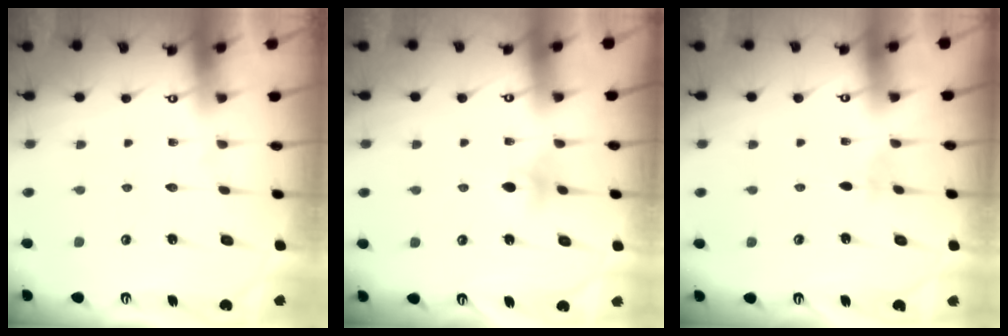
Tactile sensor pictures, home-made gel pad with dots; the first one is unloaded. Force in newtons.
{"total": 4.1, "press": 4.0, "slide": 1.0}
{"total": 2.8, "press": 2.7, "slide": 0.6}